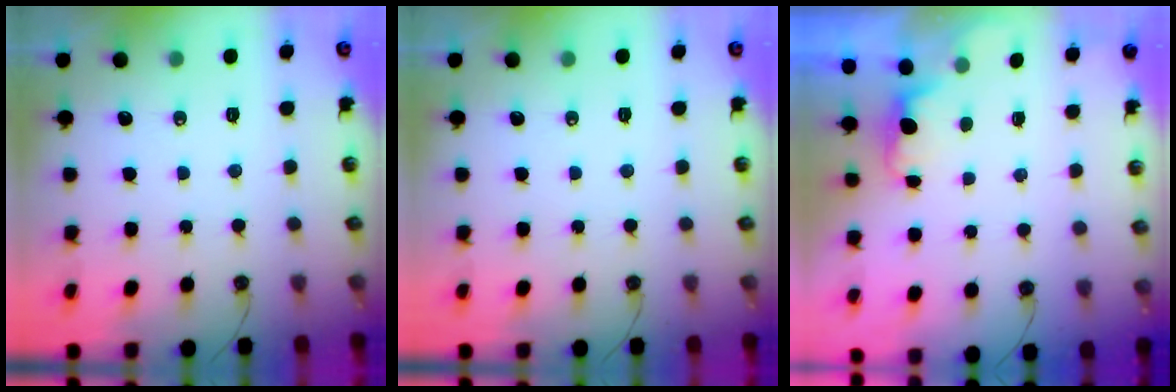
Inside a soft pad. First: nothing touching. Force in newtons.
{"total": 0.0}
{"total": 0.8, "press": 0.2, "slide": 0.7}